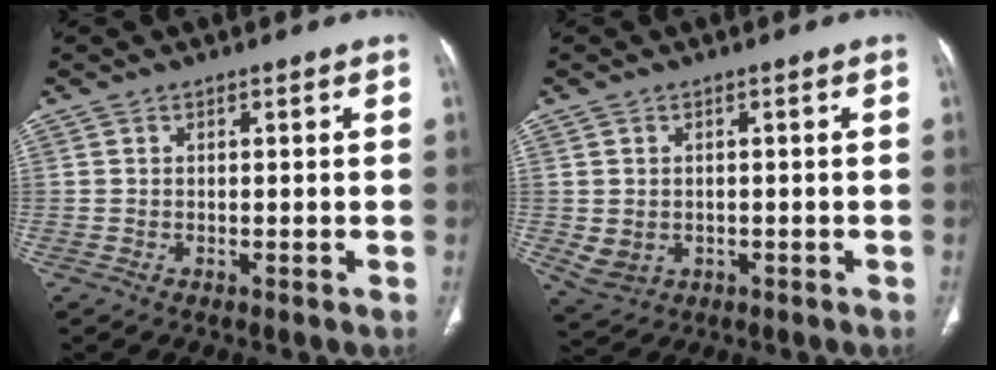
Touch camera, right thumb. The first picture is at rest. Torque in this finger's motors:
{"motor_torque": [-0.07, 0.58, 0.22, 0.61, 0.11]}